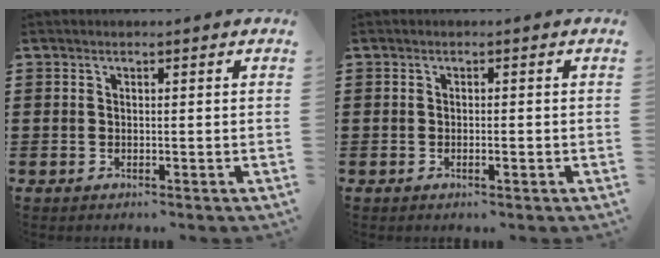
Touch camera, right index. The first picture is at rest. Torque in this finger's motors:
{"motor_torque": [-0.50, 0.55, 0.01, -0.01]}